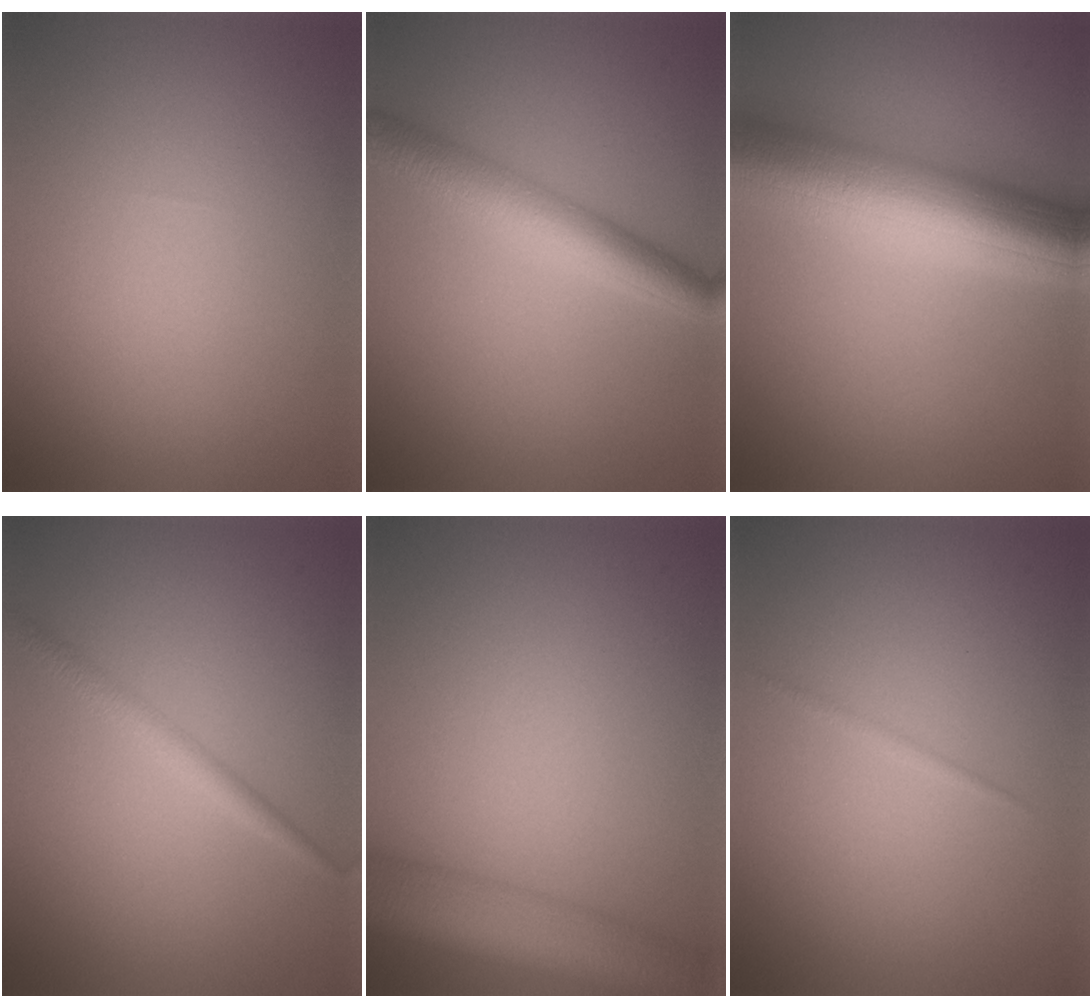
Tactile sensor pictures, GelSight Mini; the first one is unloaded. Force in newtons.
{"total": 4.9, "press": 4.9, "slide": 0.1}
{"total": 11.2, "press": 11.2, "slide": 0.3}
{"total": 2.0, "press": 2.0, "slide": 0.1}
{"total": 7.4, "press": 7.4, "slide": 0.4}
{"total": 0.5, "press": 0.5, "slide": 0.0}